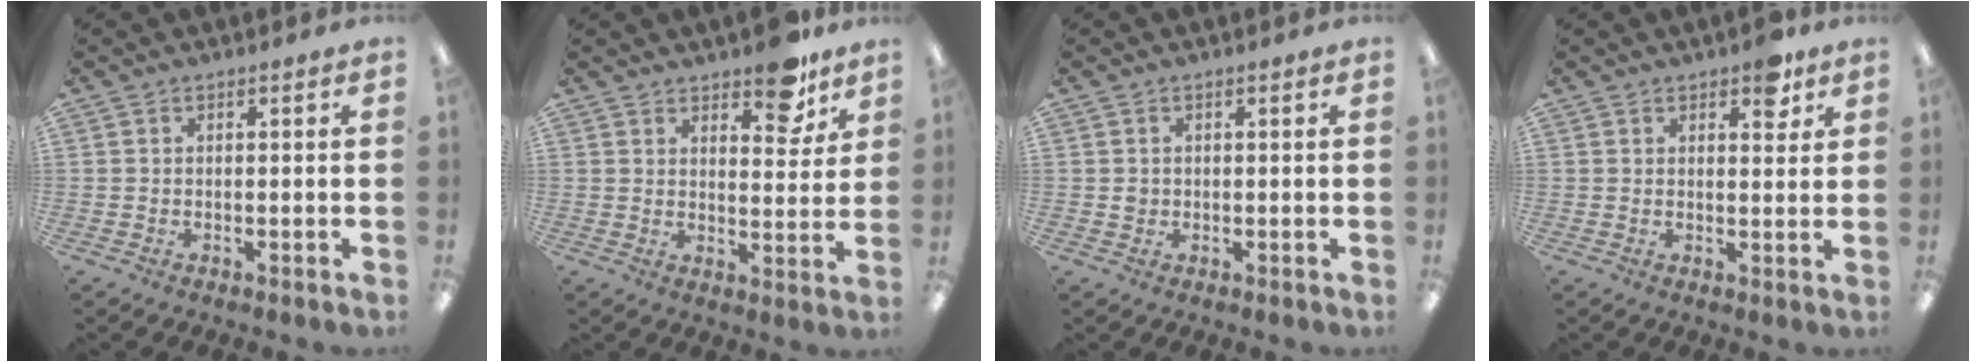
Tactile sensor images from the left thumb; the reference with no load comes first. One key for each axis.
{"total": 9.5, "fx": 7.3, "fy": 3.9, "fz": 4.7, "tx": -0.047, "ty": -0.048, "tz": 0.125}
{"total": 1.3, "fx": 0.2, "fy": 1.2, "fz": 0.5, "tx": -0.011, "ty": 0.005, "tz": 0.002}
{"total": 5.4, "fx": 3.4, "fy": 2.6, "fz": 3.3, "tx": -0.025, "ty": -0.014, "tz": 0.053}